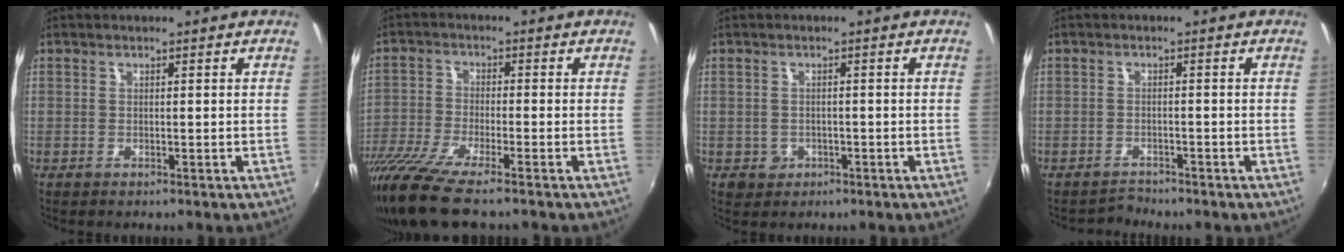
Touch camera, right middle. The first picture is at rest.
{"total": 12.4, "force": [-10.0, 1.0, 7.2], "torque": [-0.171, -0.042, -0.192]}
{"total": 3.1, "force": [-1.0, 2.9, 0.8], "torque": [-0.024, -0.003, -0.009]}
{"total": 1.9, "force": [-1.8, 0.5, -0.5], "torque": [0.004, 0.002, -0.033]}